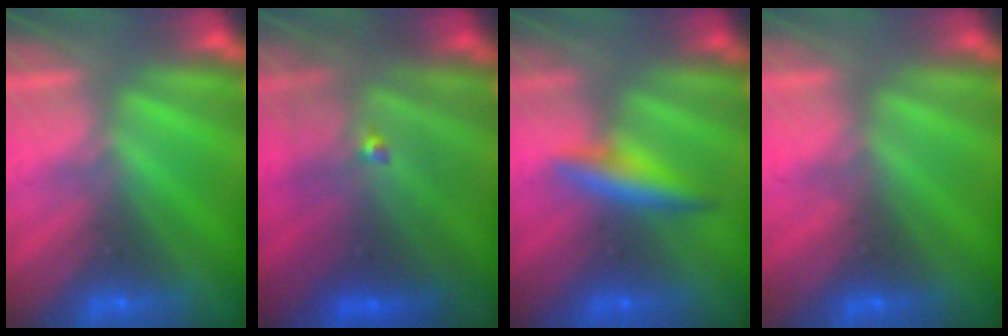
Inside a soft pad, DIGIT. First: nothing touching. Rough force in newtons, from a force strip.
{"total": 4.5}
{"total": 2.1}
{"total": 4.9}